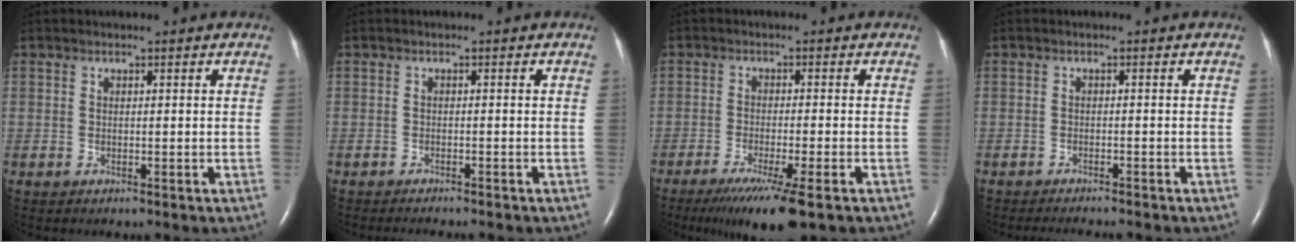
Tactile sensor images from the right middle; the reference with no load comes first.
{"total": 3.7, "force": [-3.5, 0.5, 1.3], "torque": [-0.015, -0.007, -0.045]}
{"total": 9.1, "force": [-6.1, -0.1, 6.8], "torque": [-0.112, -0.025, -0.094]}
{"total": 4.8, "force": [-4.5, 0.6, 1.6], "torque": [-0.019, -0.007, -0.062]}